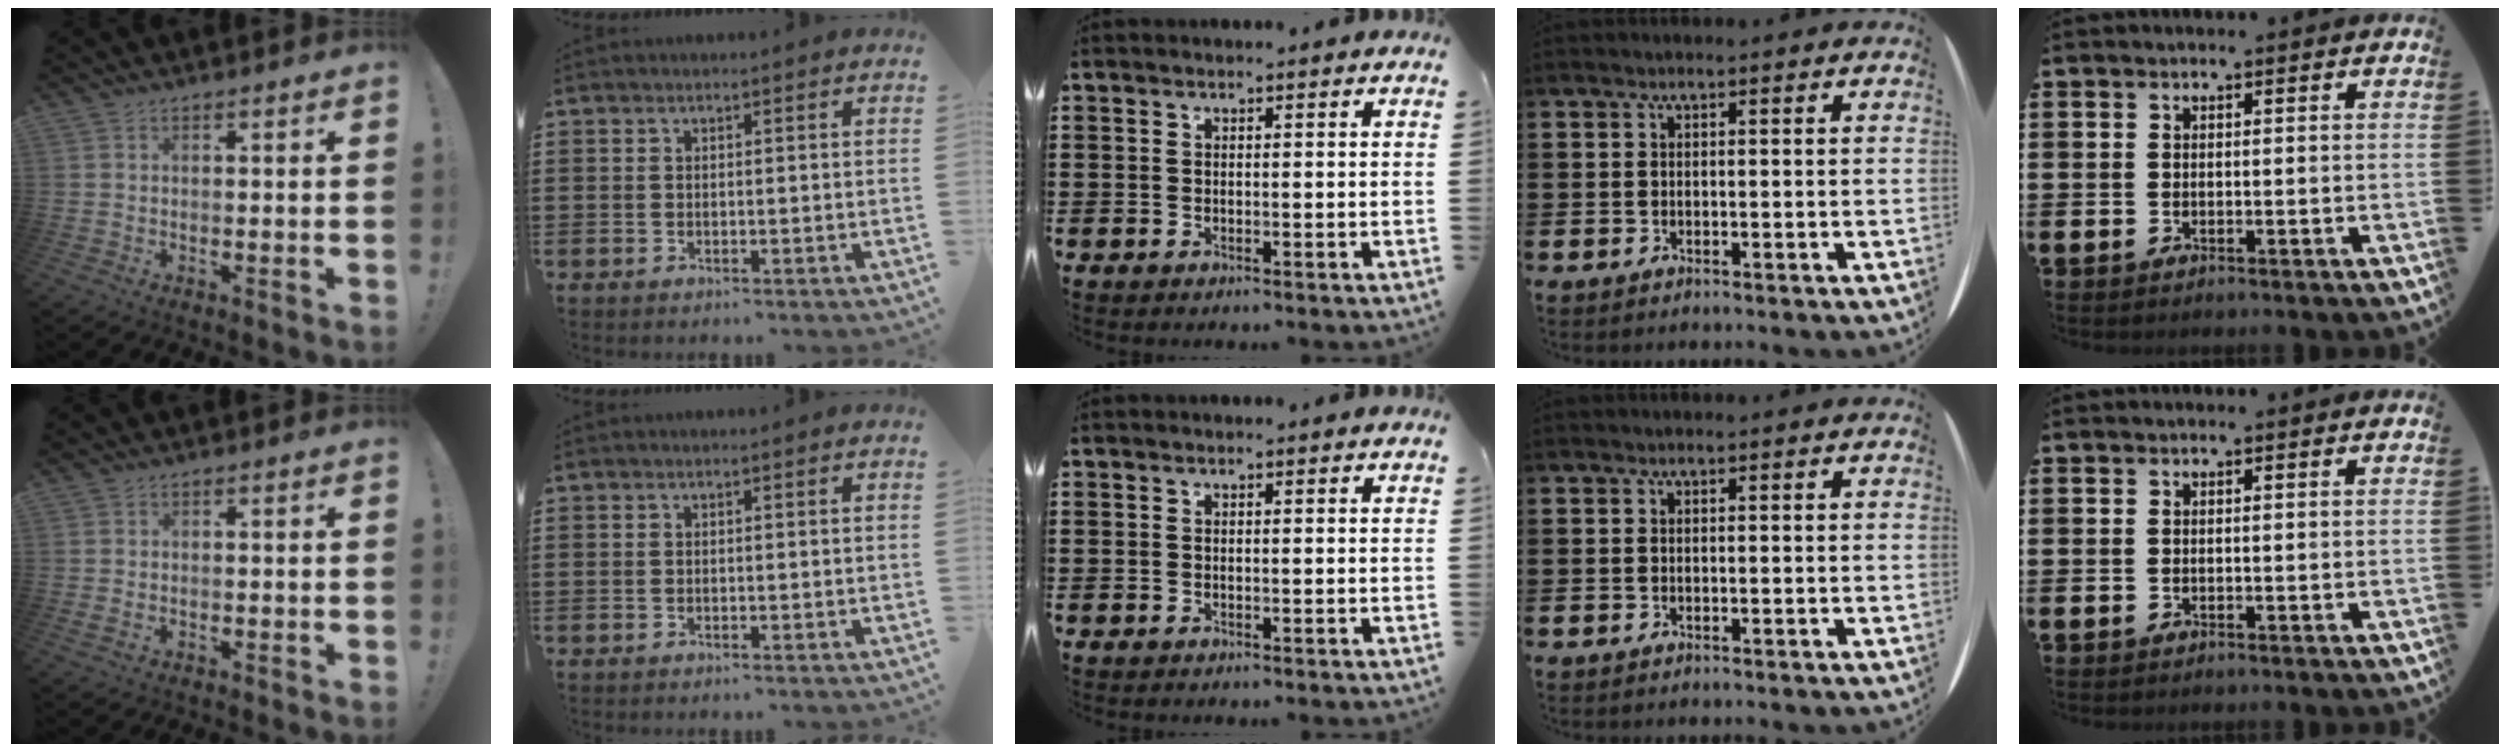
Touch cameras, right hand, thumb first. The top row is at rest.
{"thumb": {"total": 1.1, "force": [-0.5, 0.7, 0.7], "torque": [-0.010, 0.001, -0.008]}}